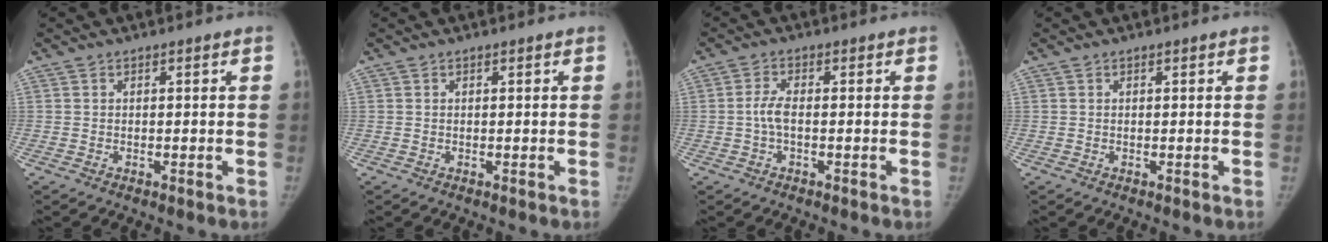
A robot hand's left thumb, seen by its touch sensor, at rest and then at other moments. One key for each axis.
{"total": 0.0}
{"total": 2.9, "fx": -0.5, "fy": 1.1, "fz": 2.7, "tx": -0.059, "ty": 0.005, "tz": -0.011}
{"total": 0.0}